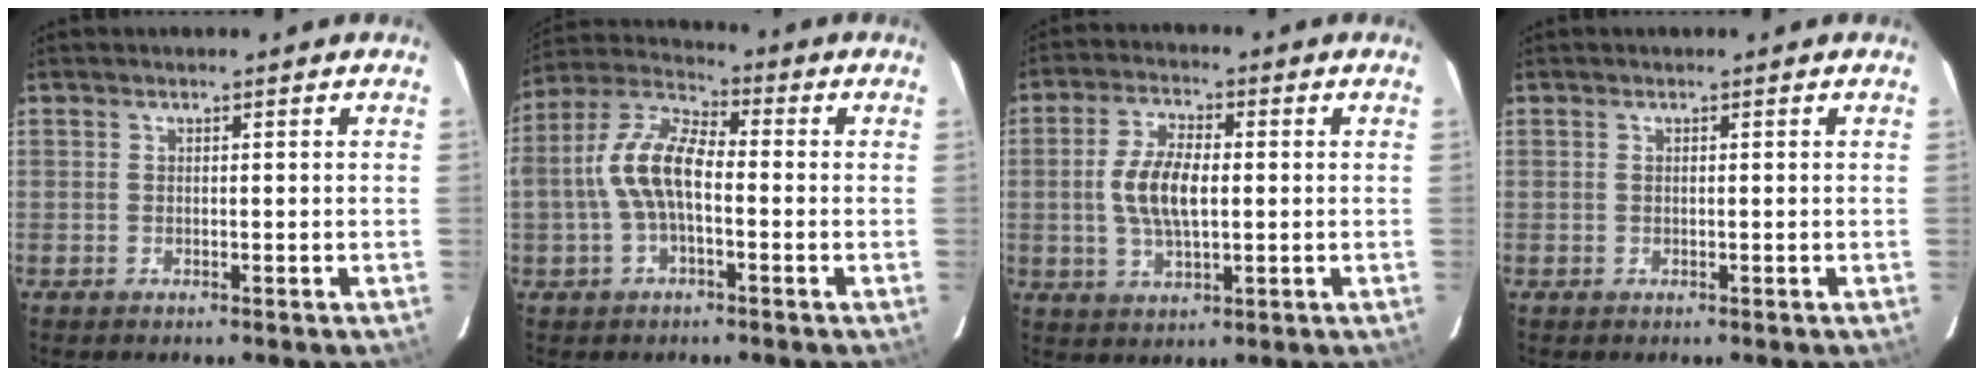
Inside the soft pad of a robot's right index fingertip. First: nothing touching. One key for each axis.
{"total": 10.6, "fx": -1.5, "fy": 5.1, "fz": 9.1, "tx": -0.196, "ty": 0.021, "tz": -0.032}
{"total": 8.8, "fx": 0.0, "fy": 3.9, "fz": 7.9, "tx": -0.156, "ty": 0.007, "tz": 0.002}
{"total": 0.0}